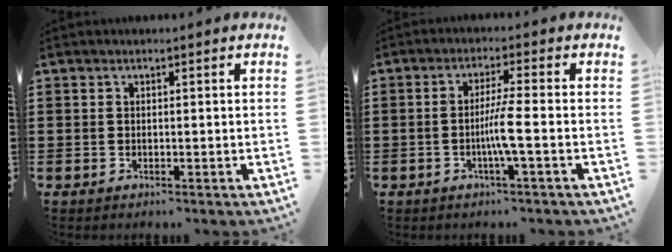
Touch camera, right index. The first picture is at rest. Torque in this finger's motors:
{"motor_torque": [1.36, 0.33, 0.34, 0.11]}